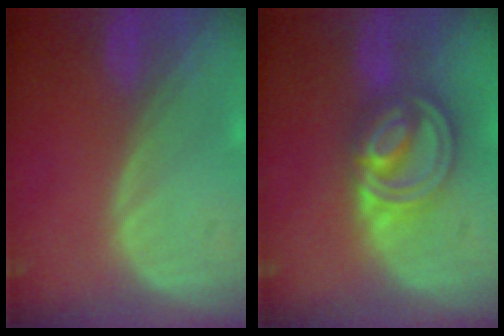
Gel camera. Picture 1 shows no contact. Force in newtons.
{"total": 8.6, "press": 7.2, "slide": 4.7}